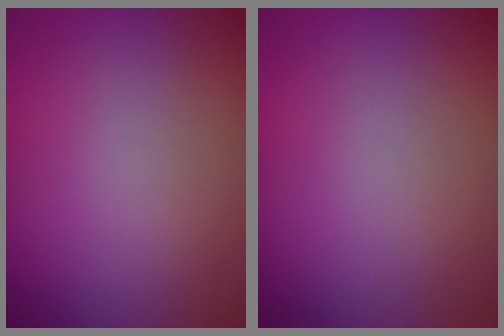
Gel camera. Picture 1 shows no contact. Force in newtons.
{"total": 0.0}